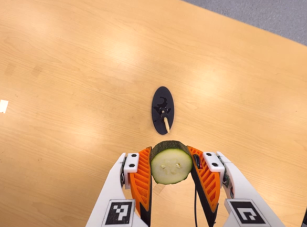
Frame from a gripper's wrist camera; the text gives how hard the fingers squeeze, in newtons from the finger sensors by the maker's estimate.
{"total": 11.4, "left": 10.8, "right": 11.9}